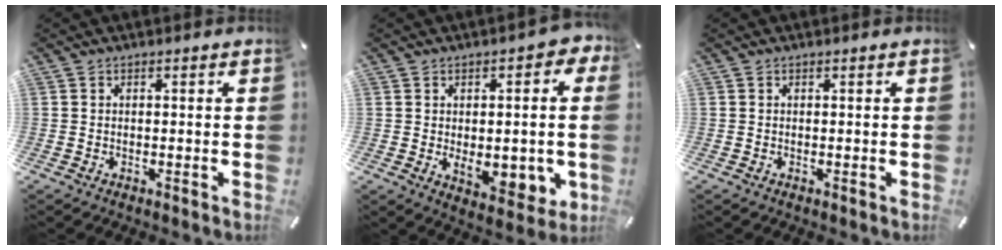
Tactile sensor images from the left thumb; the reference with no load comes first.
{"total": 10.5, "force": [-1.4, 6.9, 7.8], "torque": [-0.088, 0.001, -0.018]}
{"total": 0.0}